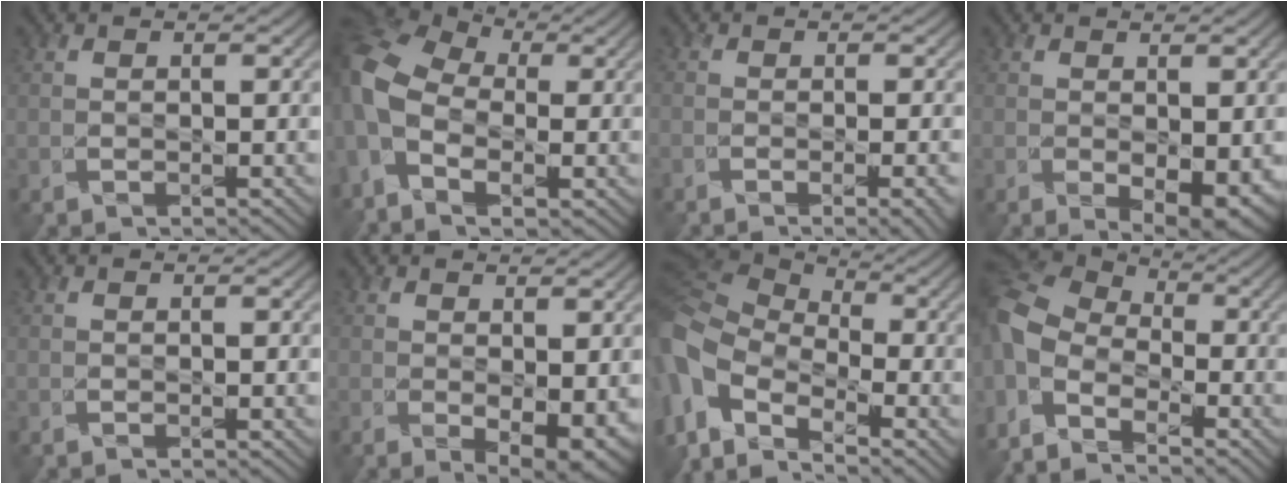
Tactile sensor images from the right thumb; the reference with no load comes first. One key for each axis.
{"total": 13.3, "fx": -2.0, "fy": 8.7, "fz": 9.9, "tx": -0.266, "ty": -0.016, "tz": -0.044}
{"total": 4.5, "fx": -2.0, "fy": 1.4, "fz": 3.8, "tx": -0.042, "ty": -0.003, "tz": -0.024}
{"total": 4.4, "fx": -0.7, "fy": 2.3, "fz": 3.8, "tx": -0.062, "ty": -0.020, "tz": -0.001}
{"total": 0.0}
{"total": 4.6, "fx": -0.1, "fy": 2.3, "fz": 4.0, "tx": -0.066, "ty": -0.021, "tz": 0.010}
{"total": 14.1, "fx": -4.4, "fy": 8.4, "fz": 10.4, "tx": -0.292, "ty": -0.031, "tz": -0.068}
{"total": 11.5, "fx": -4.4, "fy": 7.0, "fz": 7.9, "tx": -0.229, "ty": -0.026, "tz": -0.086}